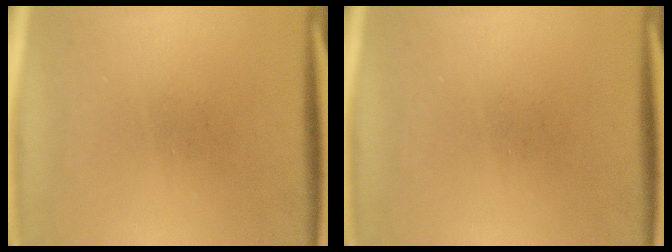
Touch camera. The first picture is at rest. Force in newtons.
{"total": 0.0}